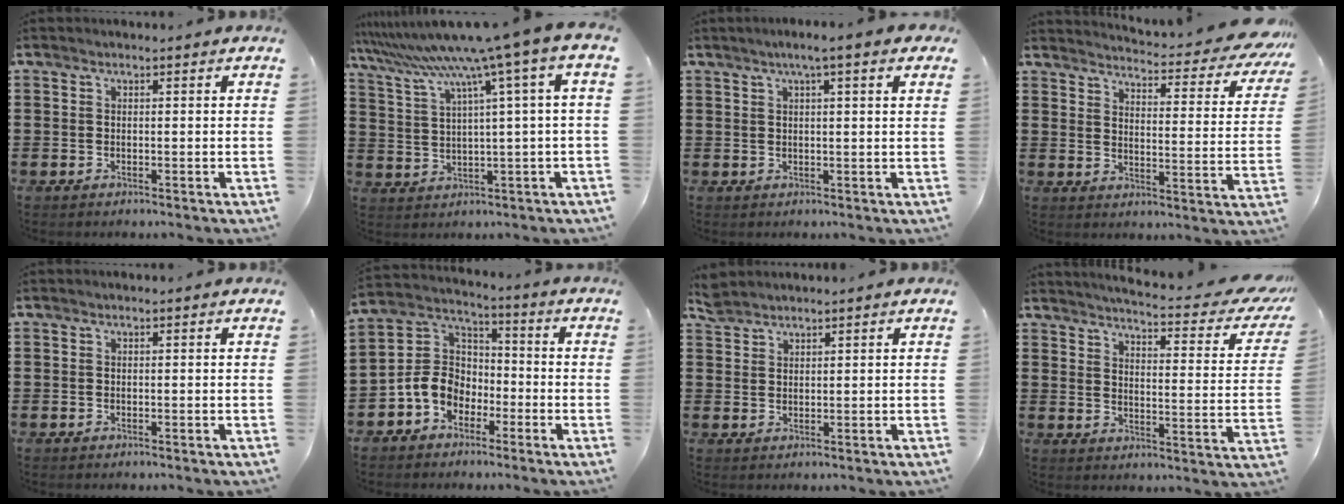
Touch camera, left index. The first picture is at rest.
{"total": 8.4, "force": [4.9, -0.8, 6.7], "torque": [-0.148, -0.038, 0.074]}
{"total": 3.0, "force": [1.7, -0.1, 2.5], "torque": [-0.052, 0.002, 0.028]}
{"total": 4.1, "force": [3.7, -0.2, 1.6], "torque": [-0.036, -0.043, 0.054]}
{"total": 0.0}
{"total": 7.3, "force": [-3.2, 5.8, 3.0], "torque": [-0.095, 0.013, -0.071]}
{"total": 2.6, "force": [2.5, 0.7, 0.4], "torque": [-0.015, 0.000, 0.050]}
{"total": 4.7, "force": [4.1, -0.3, 2.3], "torque": [-0.050, -0.042, 0.060]}